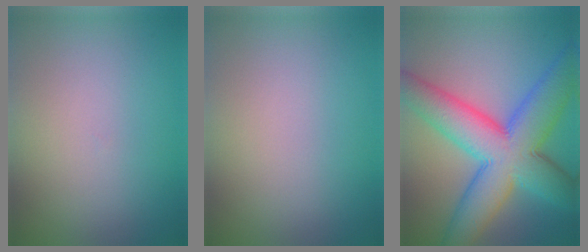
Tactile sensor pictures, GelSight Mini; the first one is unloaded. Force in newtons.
{"total": 0.0}
{"total": 11.9, "press": 11.9, "slide": 0.3}